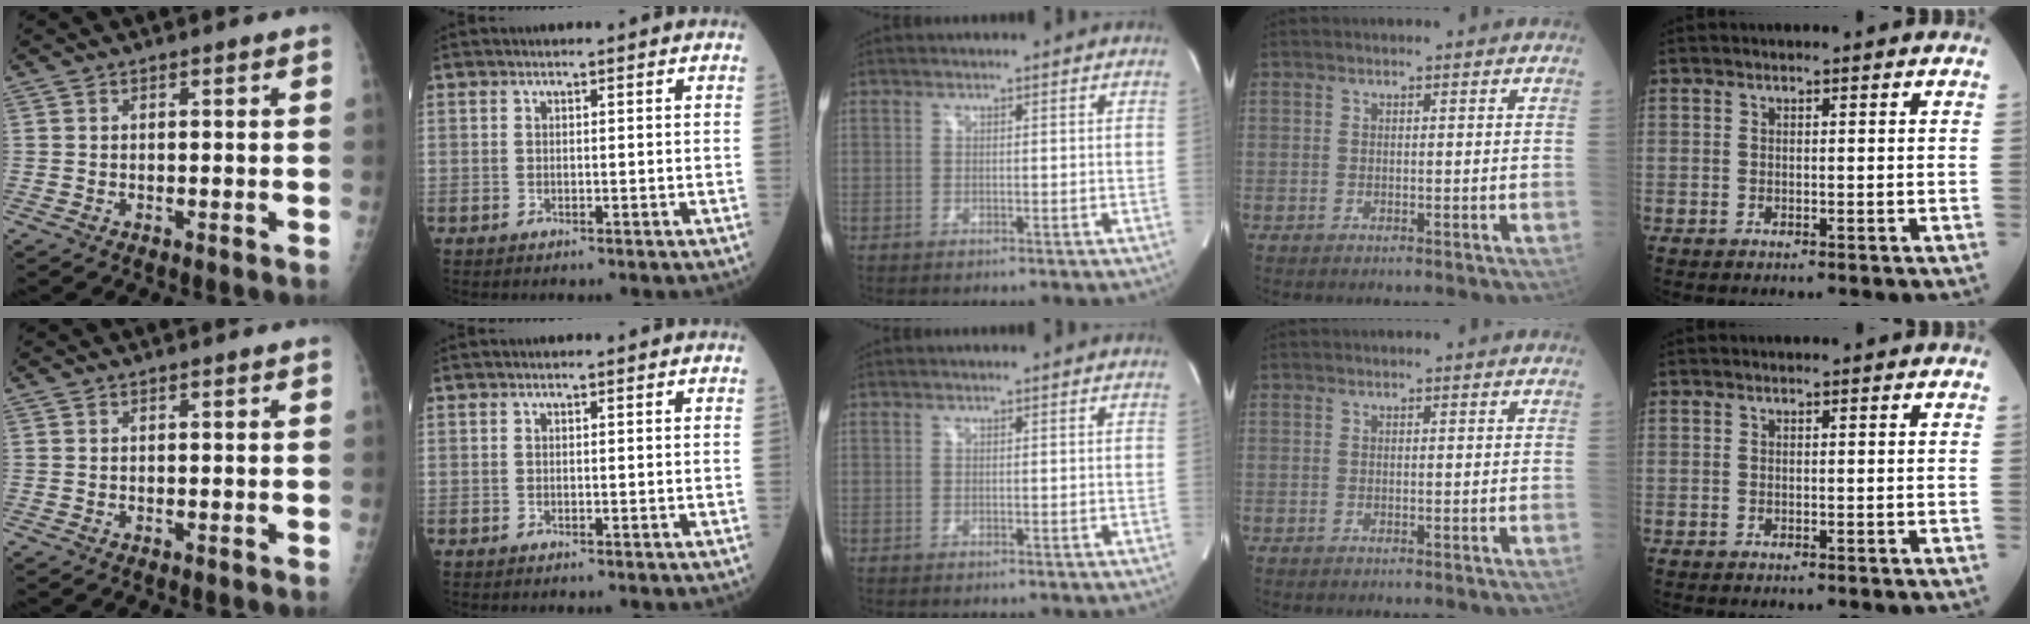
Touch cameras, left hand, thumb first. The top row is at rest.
{}